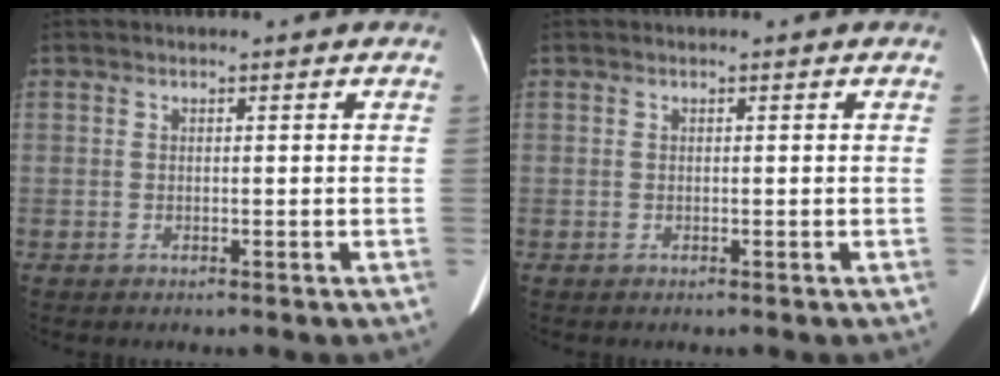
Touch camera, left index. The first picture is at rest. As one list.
[{"total": 0.0}]